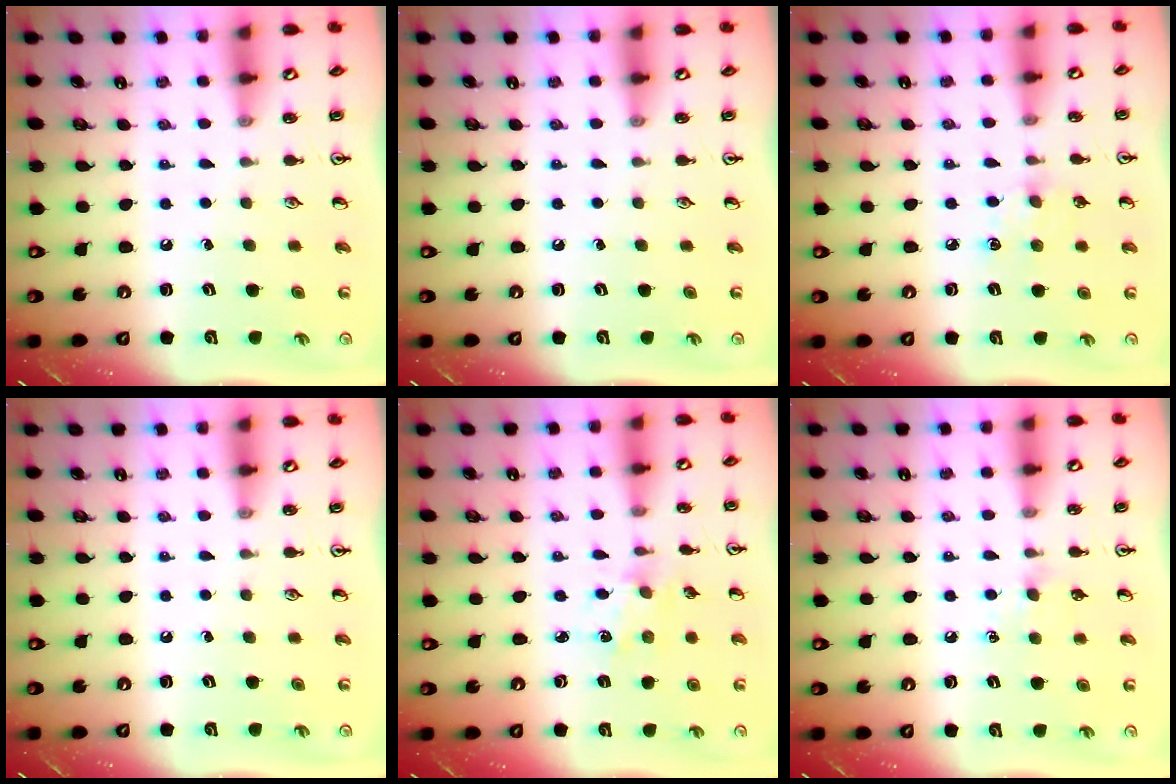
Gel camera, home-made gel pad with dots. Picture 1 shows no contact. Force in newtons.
{"total": 0.0}
{"total": 6.6, "press": 6.5, "slide": 0.7}
{"total": 0.0}
{"total": 2.0, "press": 2.0, "slide": 0.5}
{"total": 5.3, "press": 5.2, "slide": 0.6}